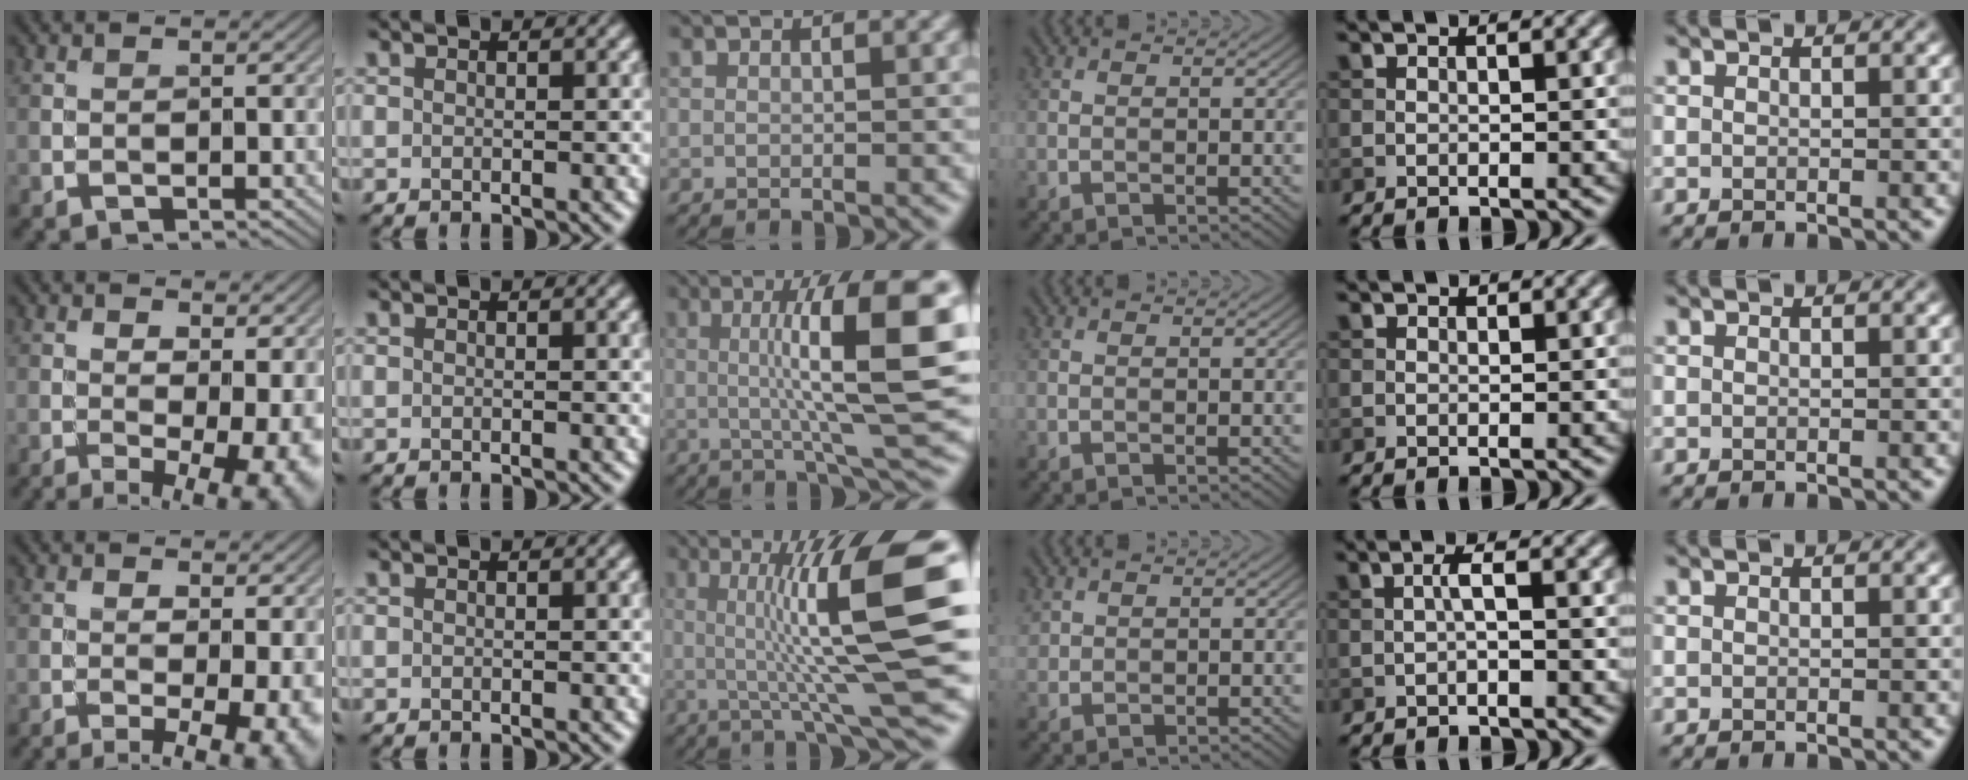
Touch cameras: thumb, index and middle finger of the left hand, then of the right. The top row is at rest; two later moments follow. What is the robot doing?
{"motion": "screw", "object": "dispenser bottle"}